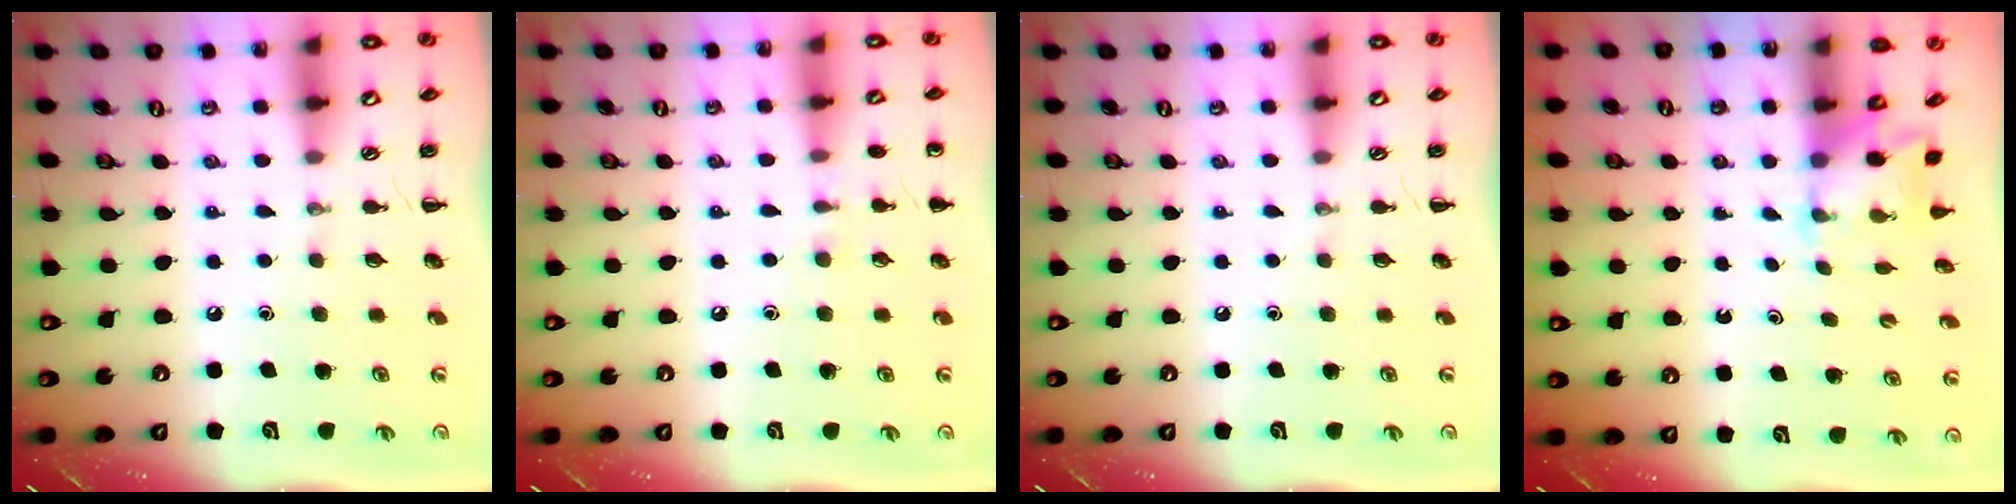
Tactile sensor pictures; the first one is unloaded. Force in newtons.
{"total": 5.4, "press": 5.2, "slide": 1.7}
{"total": 0.0}
{"total": 2.0, "press": 1.9, "slide": 0.6}